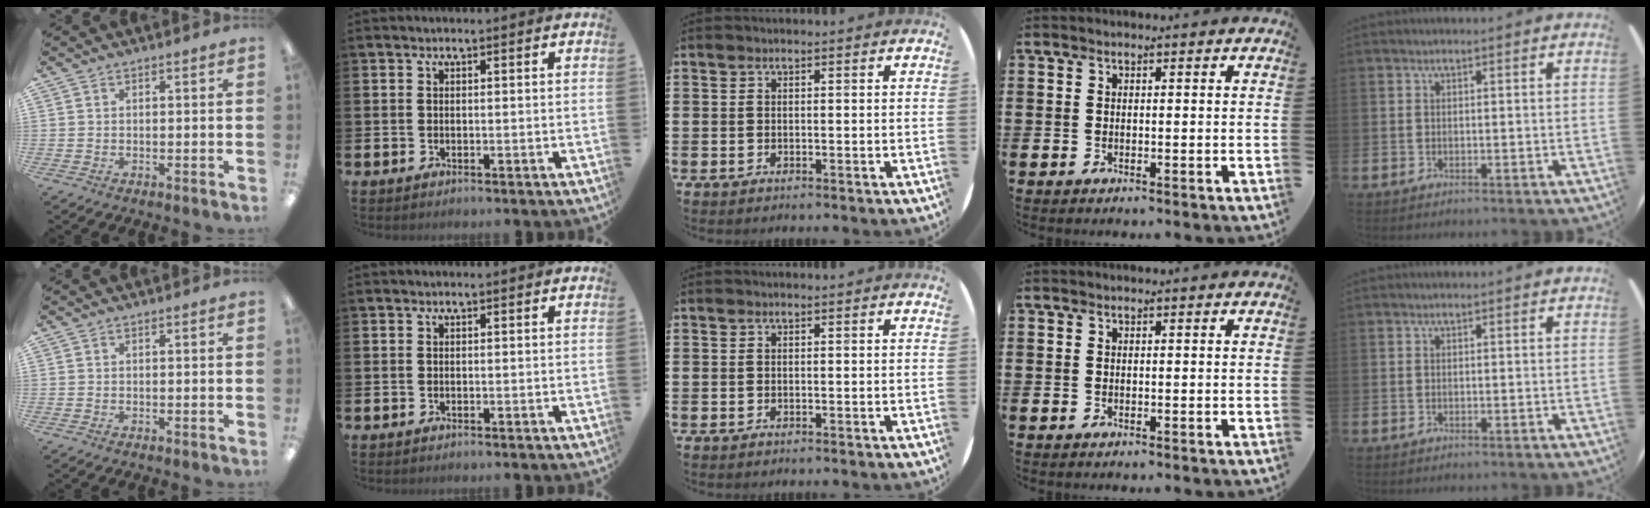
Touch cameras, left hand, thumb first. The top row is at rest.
{}